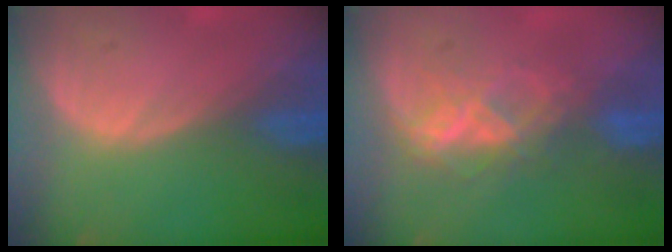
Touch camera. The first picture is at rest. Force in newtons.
{"total": 5.8, "press": 5.6, "slide": 1.6}